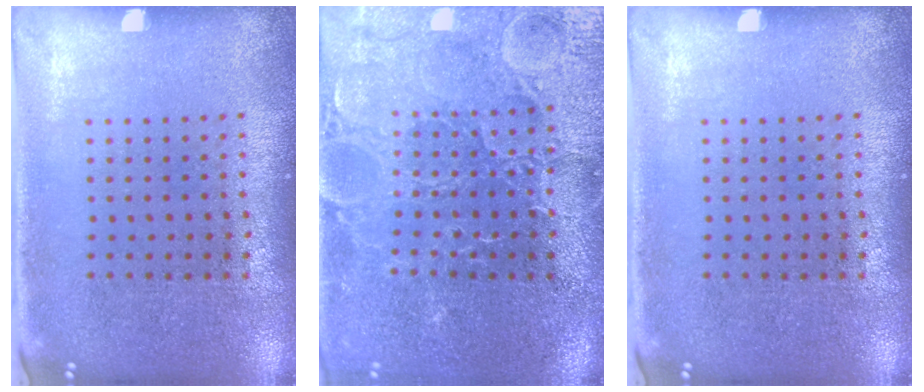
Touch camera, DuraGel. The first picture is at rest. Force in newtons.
{"total": 3.8, "press": 3.7, "slide": 0.8}
{"total": 0.0}